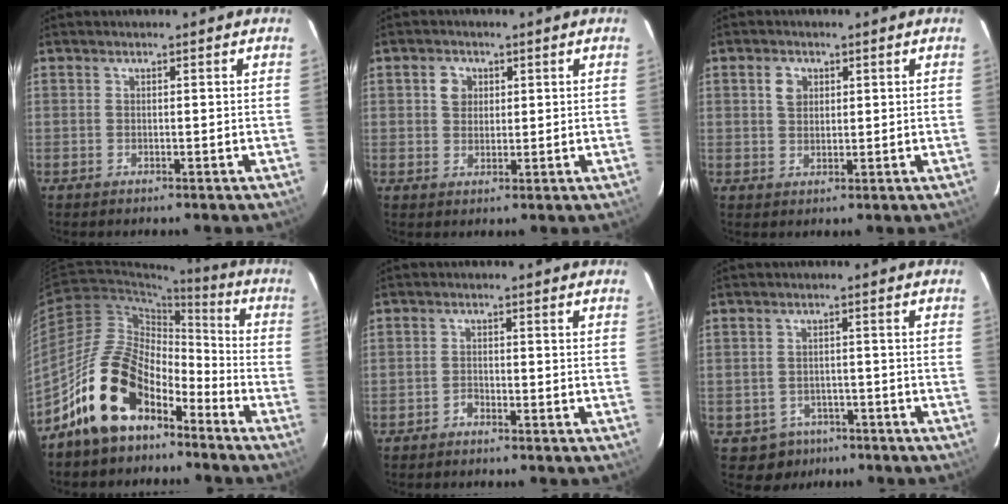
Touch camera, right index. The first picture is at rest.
{"total": 3.4, "force": [1.1, 3.0, 1.2], "torque": [-0.014, 0.013, 0.020]}
{"total": 3.2, "force": [1.2, 2.5, 1.6], "torque": [-0.024, 0.010, 0.023]}
{"total": 16.1, "force": [-10.5, 8.4, 8.9], "torque": [-0.165, 0.023, -0.184]}
{"total": 1.3, "force": [-1.1, 0.6, 0.1], "torque": [-0.002, 0.003, -0.023]}
{"total": 5.0, "force": [-3.2, 3.8, 0.4], "torque": [-0.021, 0.012, -0.039]}